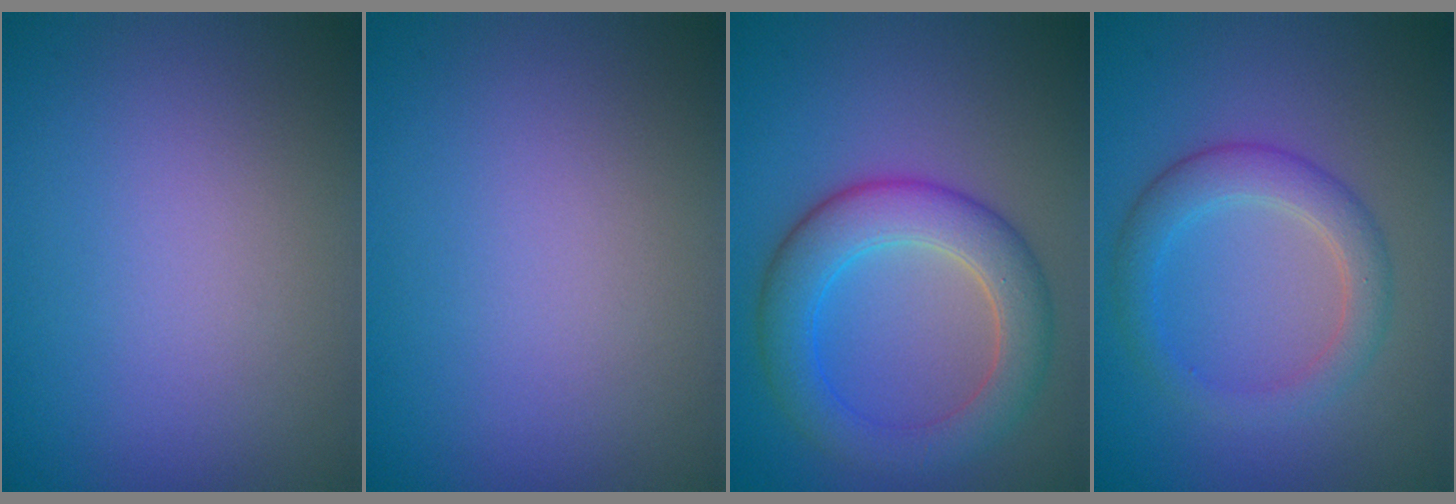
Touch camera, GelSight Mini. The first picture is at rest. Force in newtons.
{"total": 0.0}
{"total": 6.1, "press": 6.1, "slide": 0.1}
{"total": 3.5, "press": 3.5, "slide": 0.4}